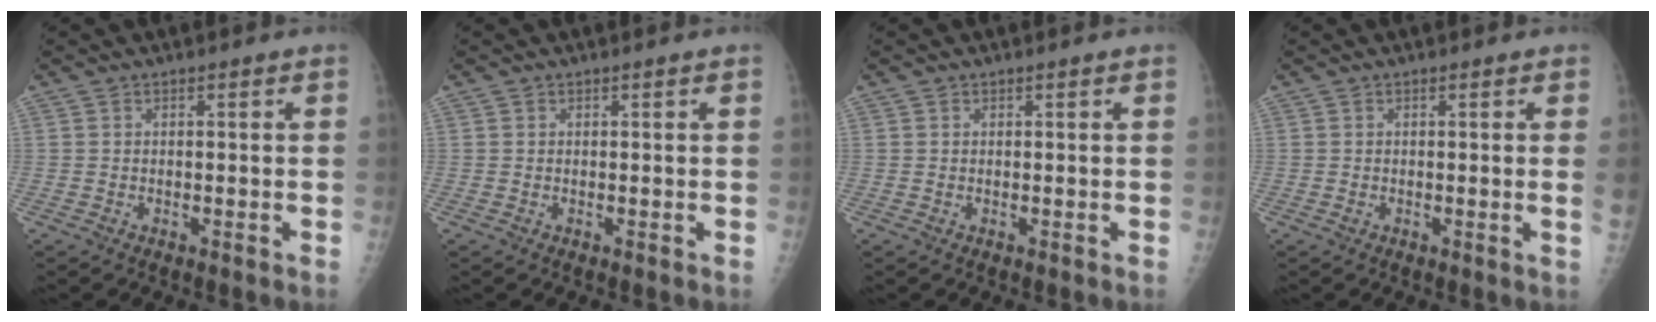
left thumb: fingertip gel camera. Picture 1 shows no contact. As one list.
[{"total": 0.0}, {"total": 0.0}, {"total": 1.8, "force": [0.2, -0.5, 1.7], "torque": [-0.028, -0.003, 0.000]}]